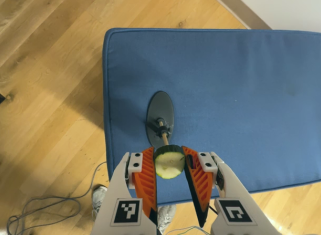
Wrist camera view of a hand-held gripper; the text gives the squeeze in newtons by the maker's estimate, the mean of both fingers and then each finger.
{"total": 9.9, "left": 9.4, "right": 10.4}